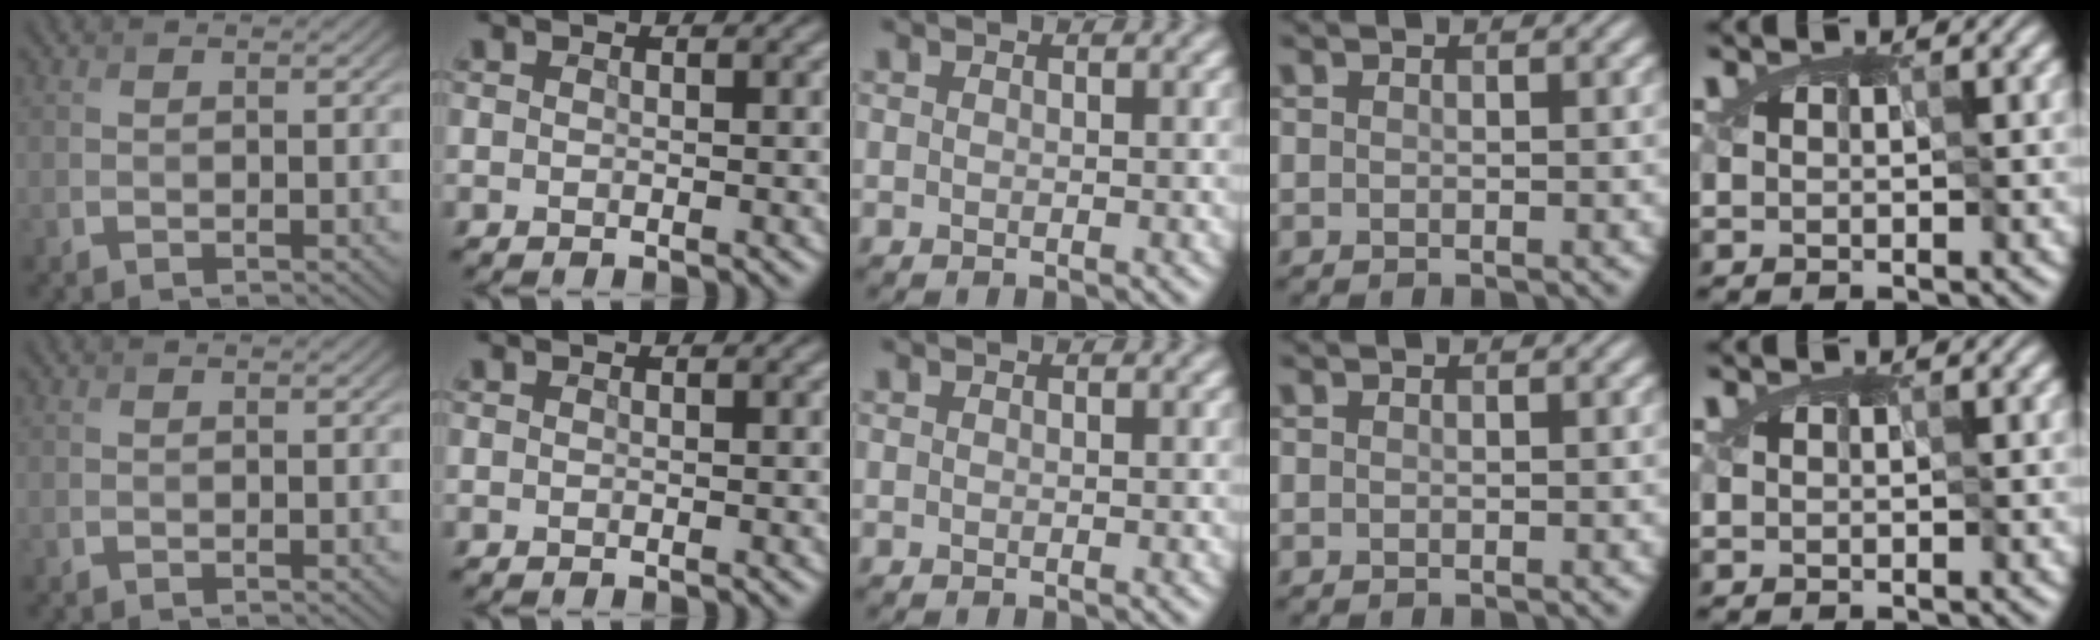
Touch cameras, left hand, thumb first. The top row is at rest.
{}